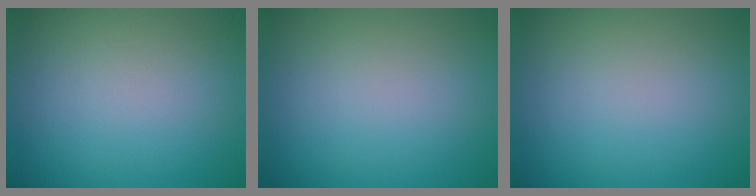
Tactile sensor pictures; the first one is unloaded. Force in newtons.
{"total": 0.0}
{"total": 0.0}